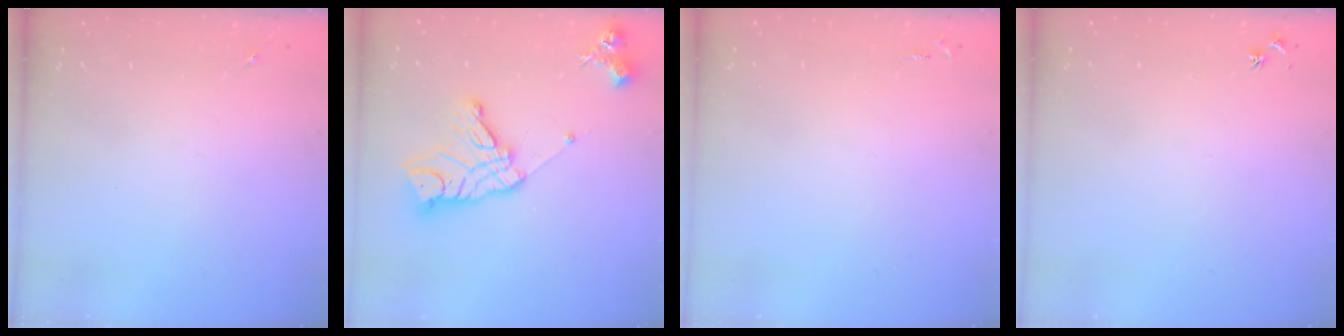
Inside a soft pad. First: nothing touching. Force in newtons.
{"total": 16.3, "press": 16.2, "slide": 1.4}
{"total": 2.6, "press": 2.6, "slide": 0.3}
{"total": 3.0, "press": 2.9, "slide": 0.4}